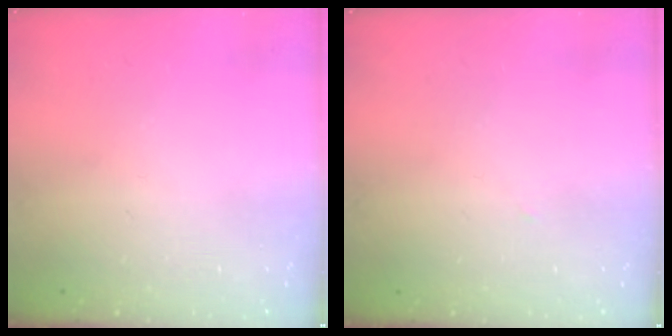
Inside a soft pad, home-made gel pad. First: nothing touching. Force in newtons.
{"total": 1.1, "press": 1.1, "slide": 0.1}